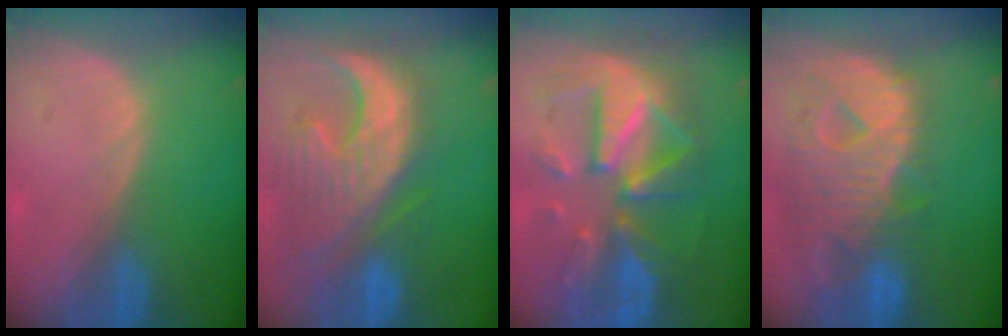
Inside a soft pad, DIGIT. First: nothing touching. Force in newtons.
{"total": 12.8, "press": 11.1, "slide": 6.2}
{"total": 12.4, "press": 12.4, "slide": 1.2}
{"total": 12.8, "press": 10.8, "slide": 6.8}